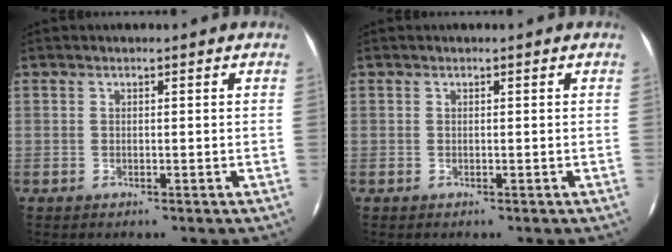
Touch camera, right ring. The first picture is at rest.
{"total": 0.0}